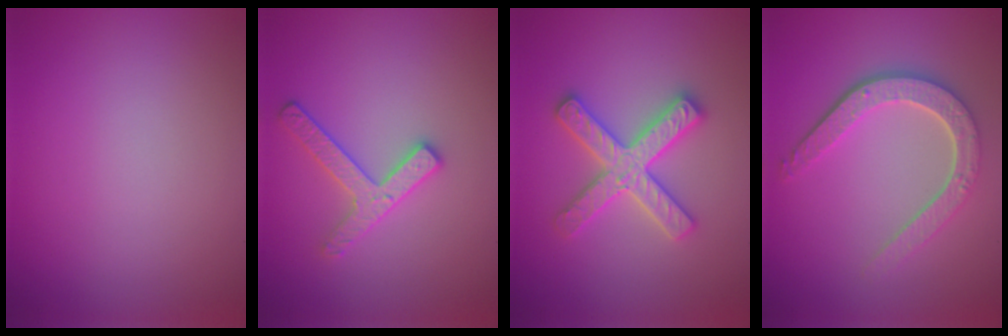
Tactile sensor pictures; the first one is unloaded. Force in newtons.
{"total": 2.6, "press": 2.5, "slide": 0.4}
{"total": 4.7, "press": 4.6, "slide": 0.6}
{"total": 4.7, "press": 3.6, "slide": 3.0}